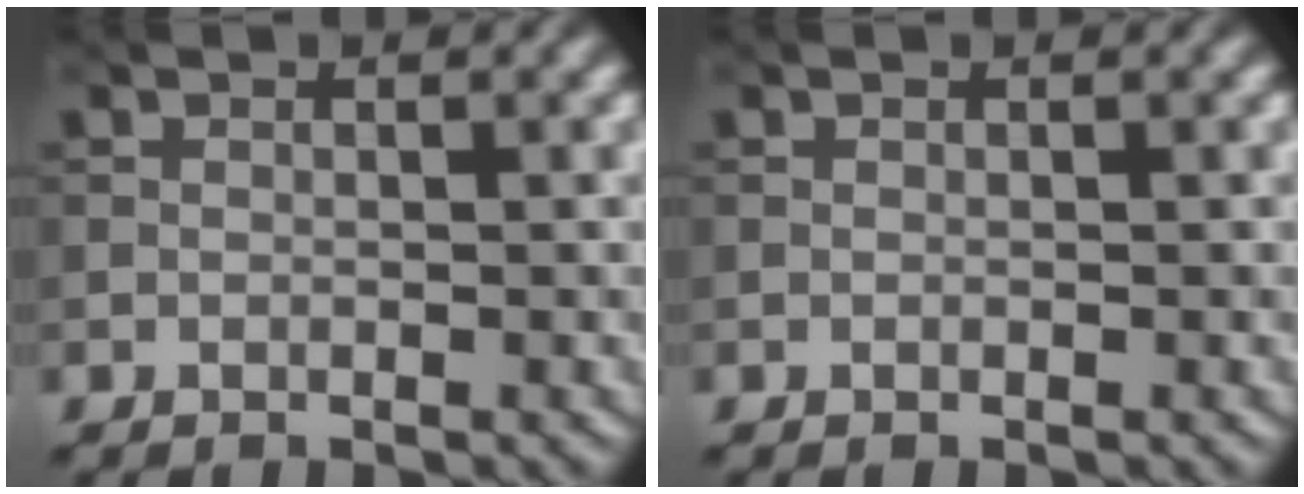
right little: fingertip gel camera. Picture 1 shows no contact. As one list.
[{"total": 0.0}]